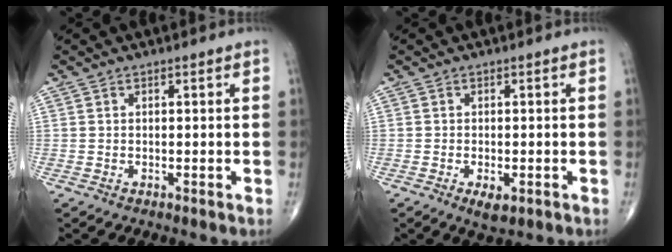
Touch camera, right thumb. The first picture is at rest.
{"total": 3.1, "force": [-1.2, 1.4, 2.4], "torque": [-0.039, -0.004, -0.015]}